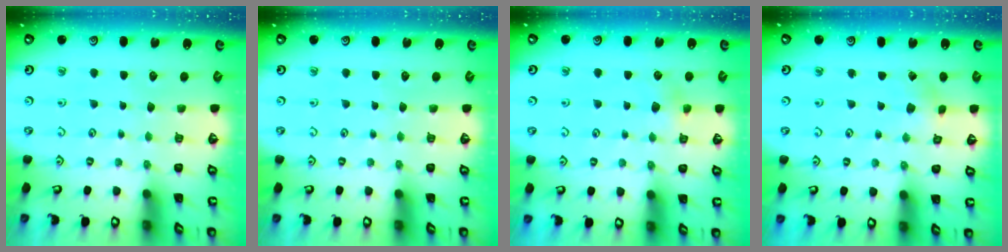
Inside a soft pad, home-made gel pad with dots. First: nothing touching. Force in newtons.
{"total": 0.0}
{"total": 4.5, "press": 4.3, "slide": 1.2}
{"total": 2.0, "press": 2.0, "slide": 0.1}